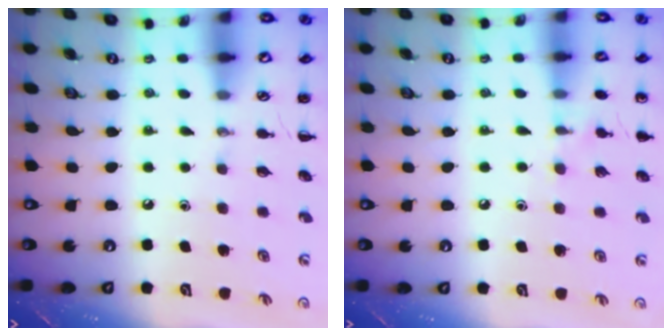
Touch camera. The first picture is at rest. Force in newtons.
{"total": 6.2, "press": 5.9, "slide": 1.9}